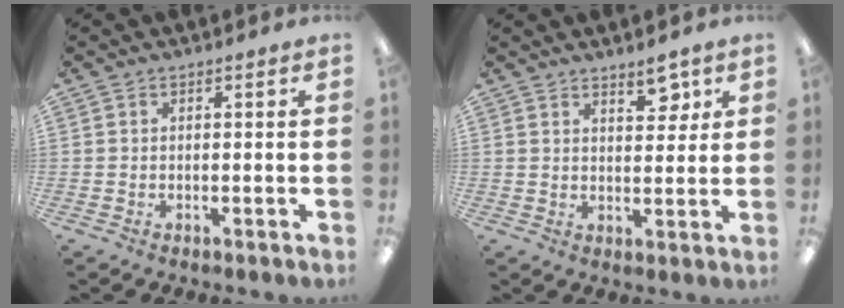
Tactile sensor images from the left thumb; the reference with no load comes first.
{"total": 5.9, "force": [4.1, 2.5, 3.4], "torque": [-0.027, -0.026, 0.064]}